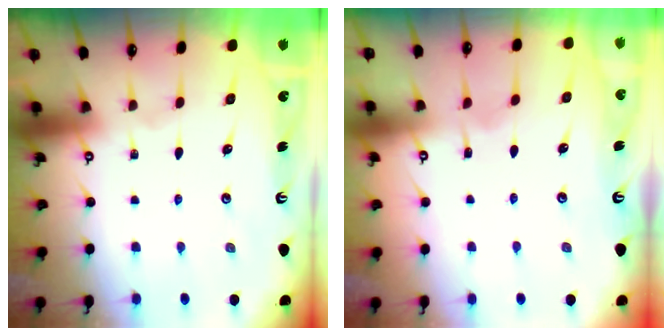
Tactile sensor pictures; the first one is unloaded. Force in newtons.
{"total": 3.9, "press": 3.9, "slide": 0.4}